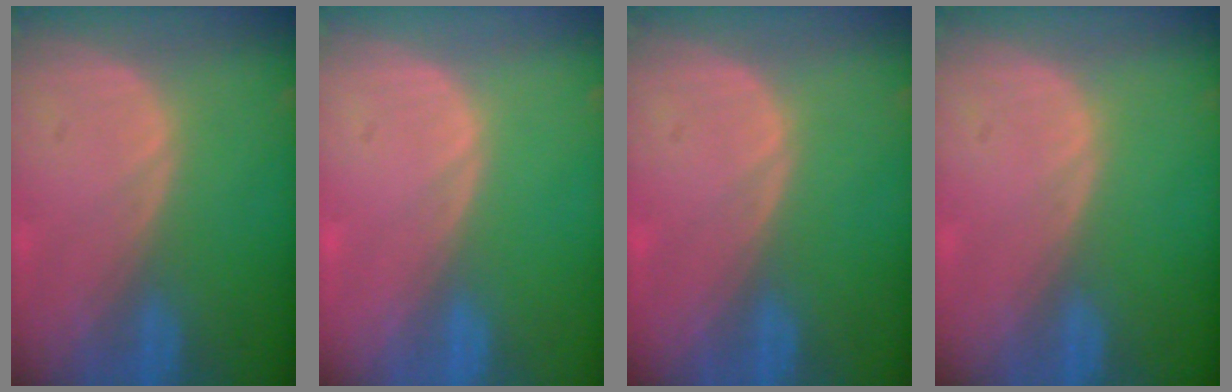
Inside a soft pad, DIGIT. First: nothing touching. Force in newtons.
{"total": 0.0}
{"total": 0.0}
{"total": 0.0}